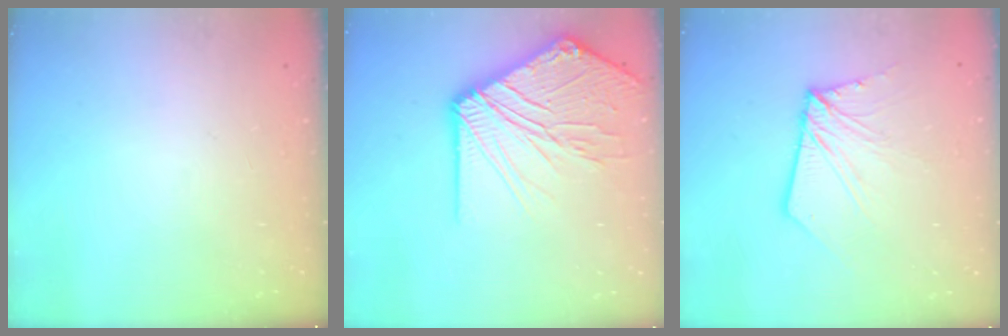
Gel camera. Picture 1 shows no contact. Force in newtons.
{"total": 19.9, "press": 19.8, "slide": 2.6}
{"total": 8.6, "press": 8.5, "slide": 1.0}